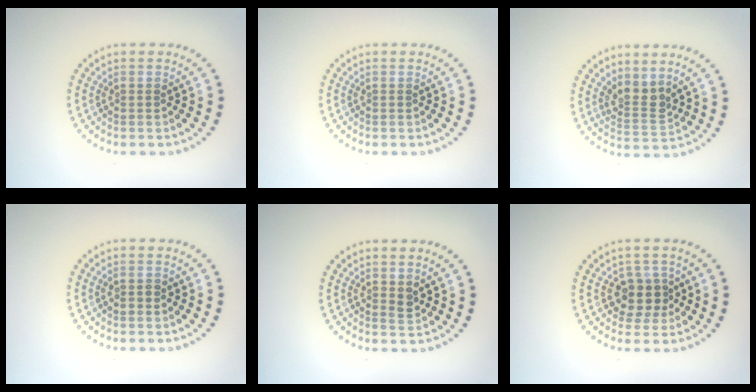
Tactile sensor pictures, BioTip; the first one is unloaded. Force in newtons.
{"total": 0.0}
{"total": 2.5, "press": 1.9, "slide": 1.7}
{"total": 0.9, "press": 0.9, "slide": 0.1}
{"total": 1.1, "press": 1.0, "slide": 0.3}
{"total": 2.6, "press": 2.3, "slide": 1.2}